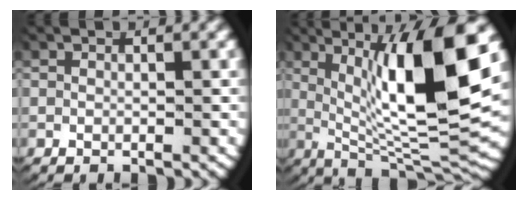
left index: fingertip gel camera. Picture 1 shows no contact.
{"total": 13.7, "force": [1.7, 5.0, 12.7], "torque": [-0.196, -0.011, 0.039]}